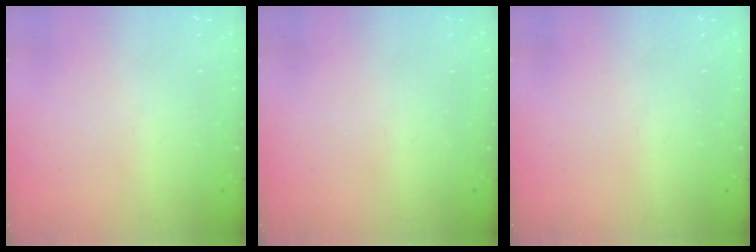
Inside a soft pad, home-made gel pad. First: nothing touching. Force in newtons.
{"total": 0.0}
{"total": 0.0}